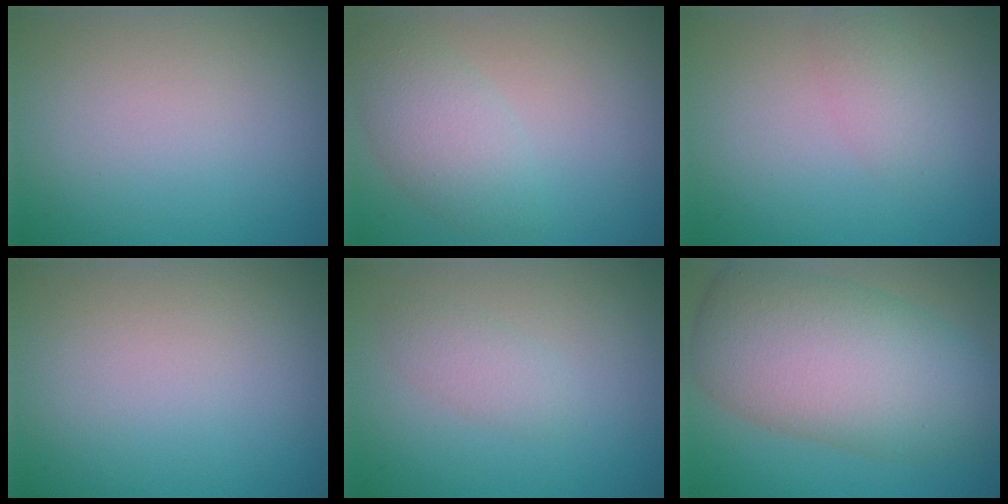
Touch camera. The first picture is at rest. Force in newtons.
{"total": 3.4, "press": 3.4, "slide": 0.2}
{"total": 1.9, "press": 1.9, "slide": 0.1}
{"total": 0.0}
{"total": 1.7, "press": 1.6, "slide": 0.1}
{"total": 11.1, "press": 11.0, "slide": 0.5}